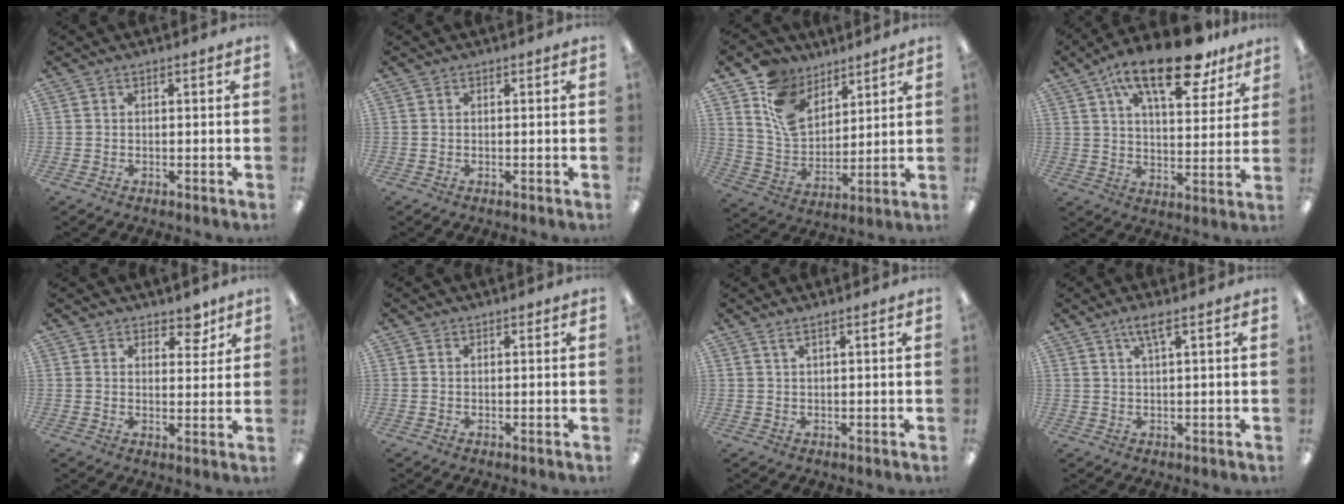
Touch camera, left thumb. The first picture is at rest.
{"total": 0.0}
{"total": 13.1, "force": [8.2, 8.4, 5.7], "torque": [-0.130, -0.033, 0.163]}
{"total": 19.8, "force": [12.6, 7.8, 13.1], "torque": [-0.198, -0.061, 0.204]}
{"total": 5.3, "force": [4.1, 3.0, 1.5], "torque": [-0.011, -0.023, 0.069]}
{"total": 0.6, "force": [0.4, 0.4, 0.1], "torque": [-0.003, 0.002, 0.008]}
{"total": 1.4, "force": [1.0, 0.0, 1.0], "torque": [-0.022, 0.001, 0.017]}
{"total": 3.6, "force": [2.0, 0.5, 2.9], "torque": [-0.063, 0.004, 0.033]}